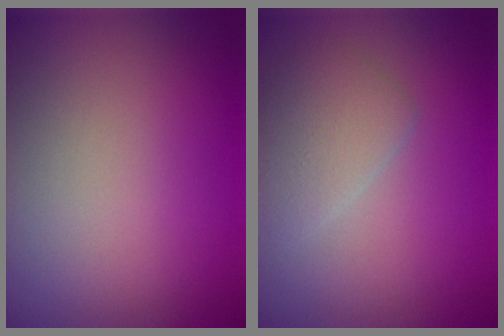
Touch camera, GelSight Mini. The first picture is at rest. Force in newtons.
{"total": 2.8, "press": 2.8, "slide": 0.2}